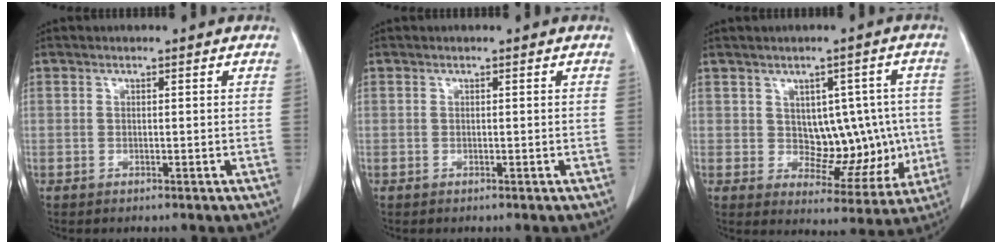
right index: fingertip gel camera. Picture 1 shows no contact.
{"total": 0.0}
{"total": 9.3, "force": [0.5, 6.0, 7.1], "torque": [-0.067, 0.024, 0.028]}